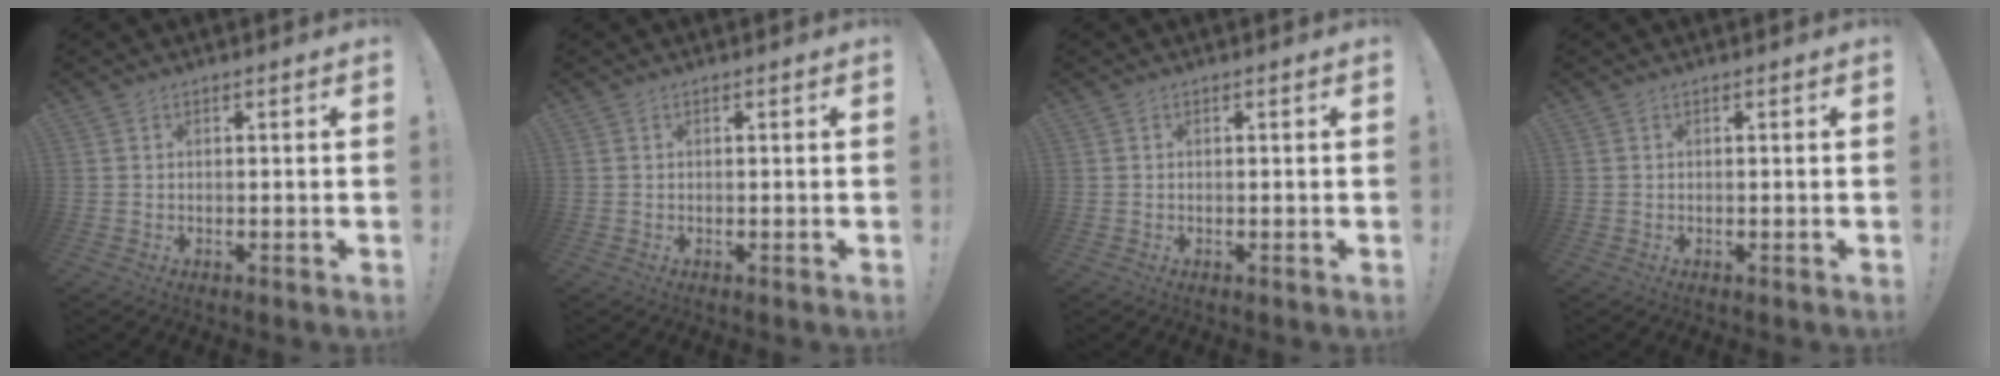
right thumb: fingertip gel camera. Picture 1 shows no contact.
{"total": 0.0}
{"total": 0.0}
{"total": 0.0}